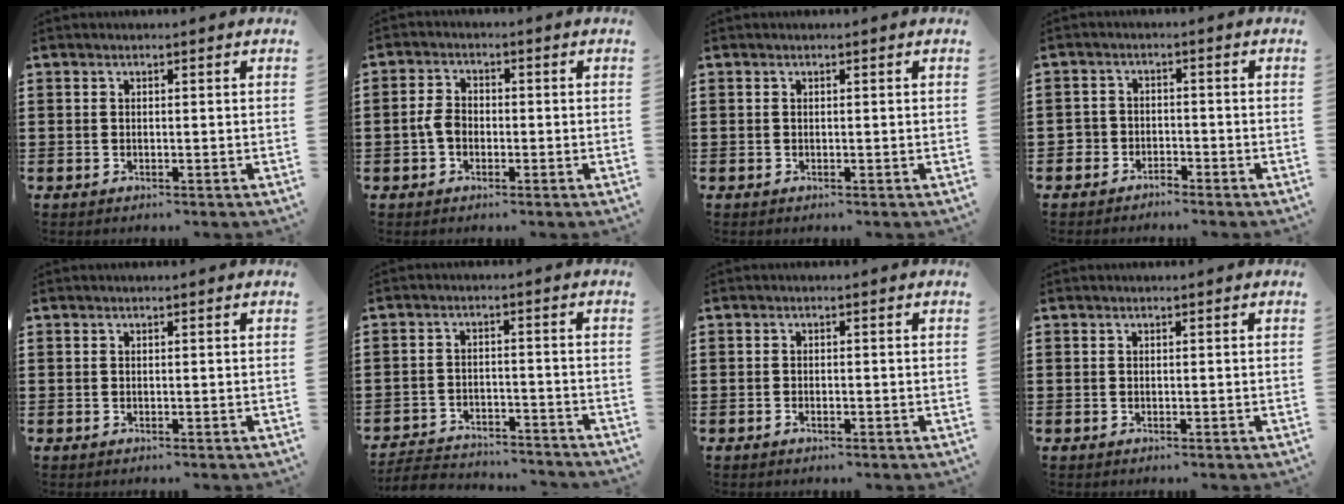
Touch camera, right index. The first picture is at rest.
{"total": 3.2, "force": [-1.0, 2.1, 2.2], "torque": [-0.057, -0.001, -0.023]}
{"total": 0.0}
{"total": 2.6, "force": [-2.4, 0.9, -0.3], "torque": [-0.004, -0.002, -0.053]}
{"total": 0.0}
{"total": 3.8, "force": [-3.8, 0.4, 0.3], "torque": [-0.016, 0.001, -0.081]}
{"total": 0.6, "force": [-0.4, 0.2, 0.4], "torque": [-0.010, -0.004, -0.006]}
{"total": 0.0}